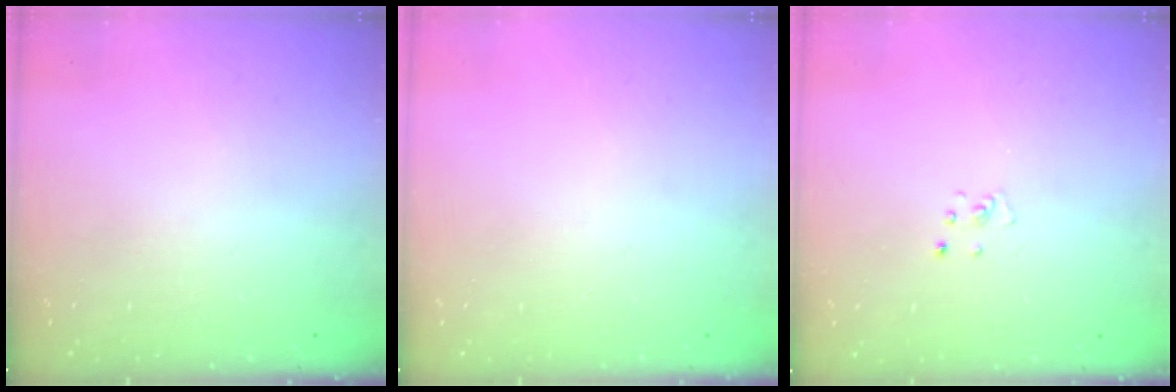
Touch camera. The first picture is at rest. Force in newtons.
{"total": 0.0}
{"total": 2.6, "press": 2.6, "slide": 0.3}